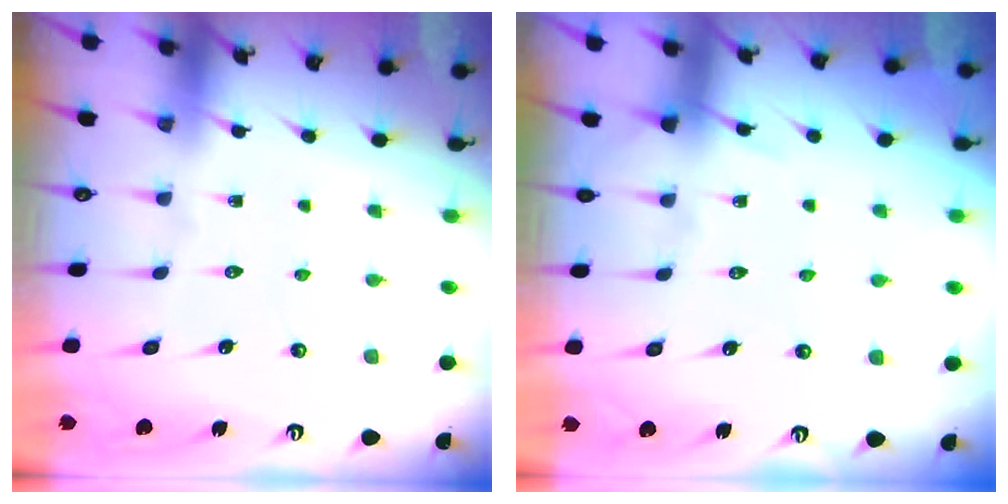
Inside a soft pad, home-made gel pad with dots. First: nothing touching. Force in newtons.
{"total": 3.8, "press": 3.7, "slide": 0.6}